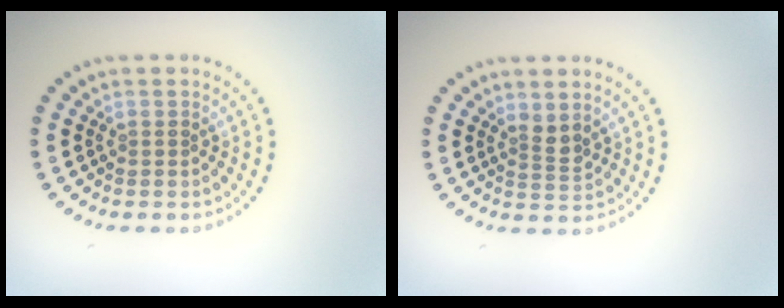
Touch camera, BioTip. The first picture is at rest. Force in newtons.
{"total": 1.6, "press": 1.1, "slide": 1.1}